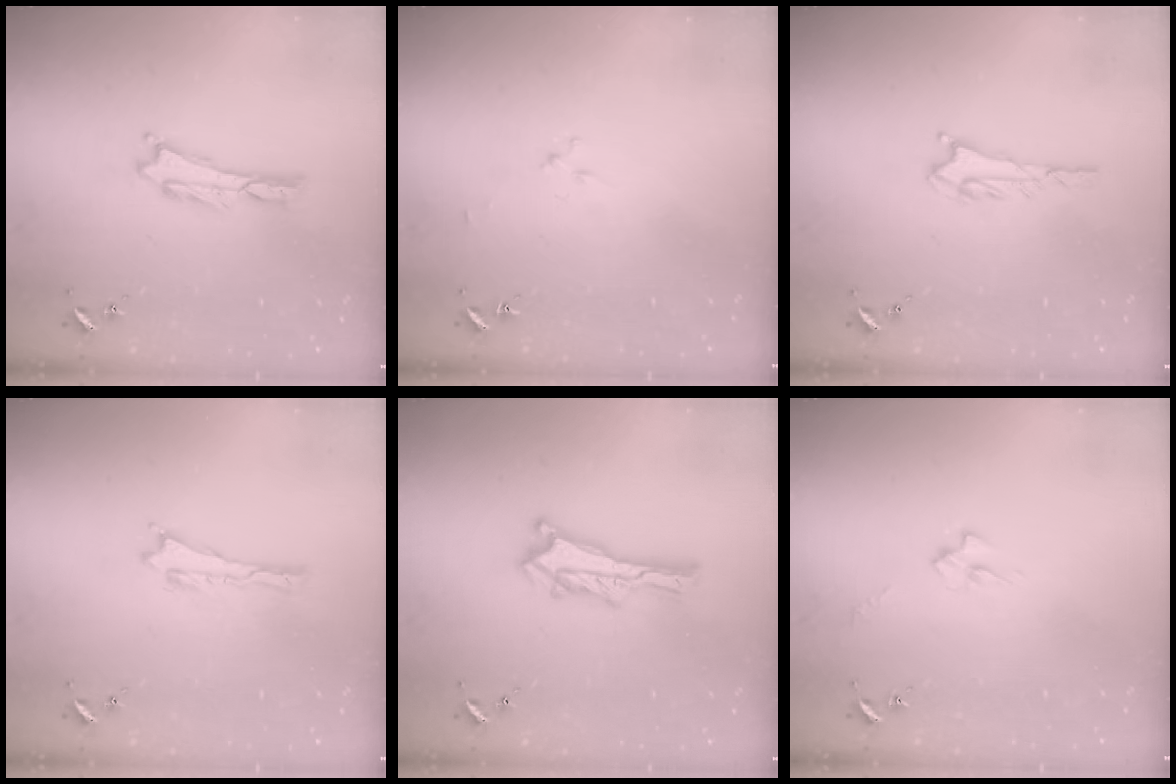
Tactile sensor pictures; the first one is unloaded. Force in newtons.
{"total": 1.6, "press": 1.6, "slide": 0.2}
{"total": 1.8, "press": 1.8, "slide": 0.2}
{"total": 0.0}
{"total": 1.4, "press": 1.4, "slide": 0.2}
{"total": 2.4, "press": 2.4, "slide": 0.4}